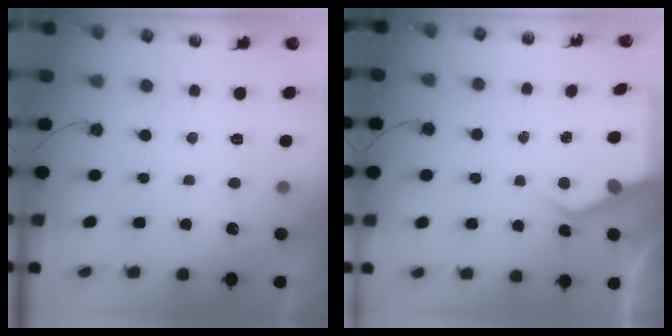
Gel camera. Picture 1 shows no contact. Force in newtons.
{"total": 4.7, "press": 4.6, "slide": 0.4}